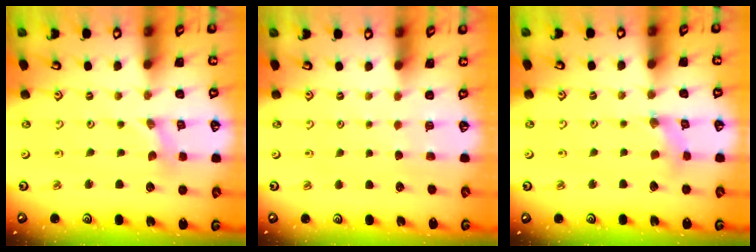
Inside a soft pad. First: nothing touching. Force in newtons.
{"total": 0.0}
{"total": 2.0, "press": 2.0, "slide": 0.3}